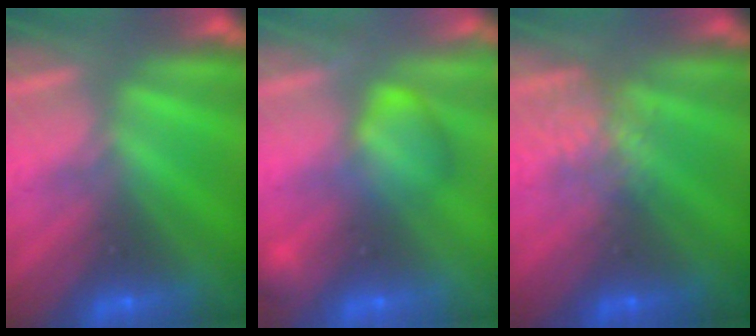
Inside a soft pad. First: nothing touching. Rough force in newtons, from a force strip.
{"total": 2.4}
{"total": 4.4}